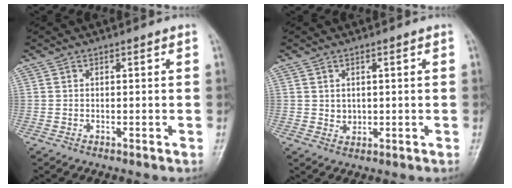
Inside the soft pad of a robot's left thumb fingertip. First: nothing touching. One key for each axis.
{"total": 2.1, "fx": 0.7, "fy": 1.6, "fz": 1.1, "tx": -0.011, "ty": -0.007, "tz": 0.018}